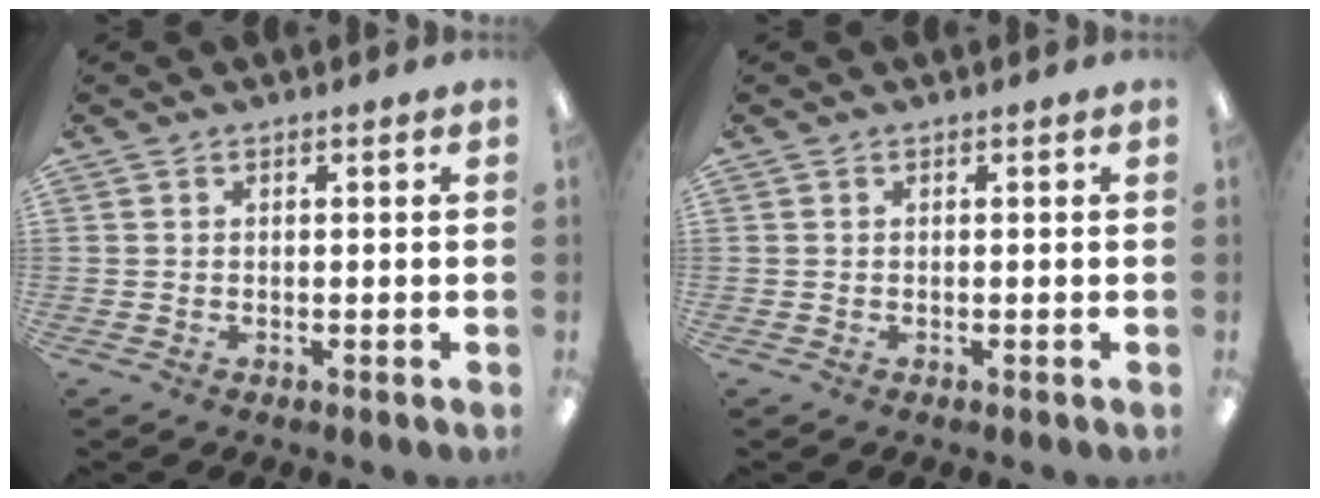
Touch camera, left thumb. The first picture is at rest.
{"total": 0.0}